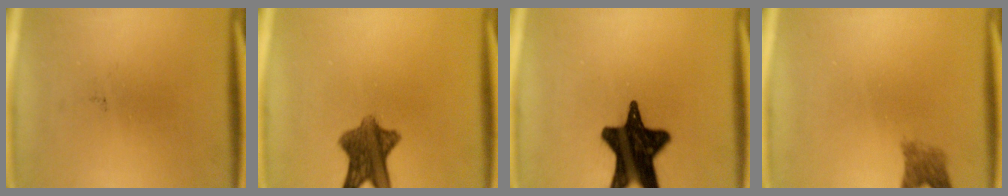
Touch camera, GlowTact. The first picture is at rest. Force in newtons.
{"total": 8.4}
{"total": 18.9}
{"total": 2.7}